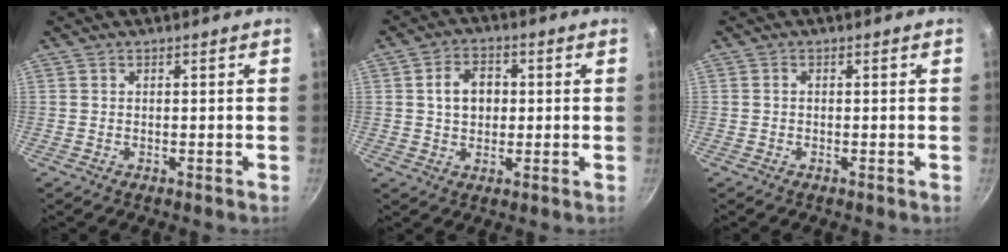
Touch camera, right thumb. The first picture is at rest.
{"total": 7.0, "force": [0.8, 5.2, 4.5], "torque": [-0.052, 0.011, 0.009]}
{"total": 0.5, "force": [-0.1, 0.4, 0.3], "torque": [-0.005, 0.004, -0.002]}